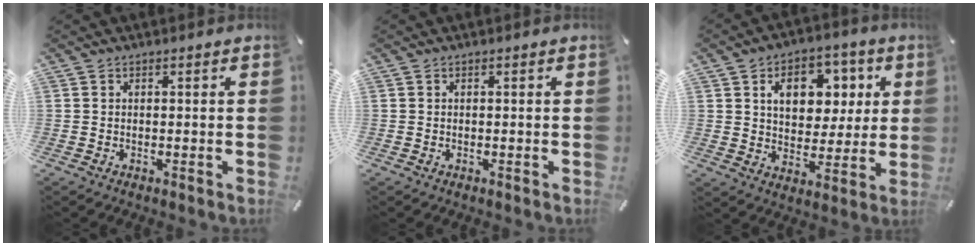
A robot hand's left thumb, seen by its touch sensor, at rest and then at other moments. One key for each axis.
{"total": 0.0}
{"total": 12.0, "fx": 4.0, "fy": 9.1, "fz": 6.8, "tx": -0.098, "ty": -0.007, "tz": 0.070}